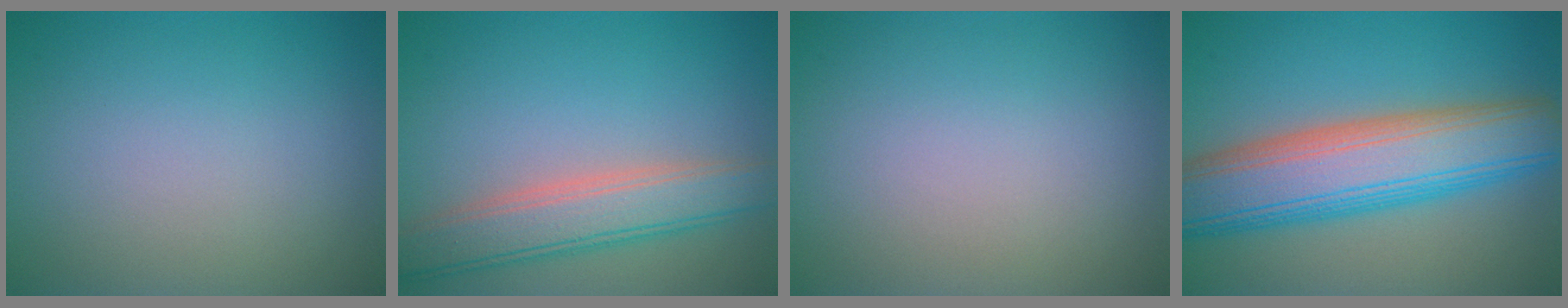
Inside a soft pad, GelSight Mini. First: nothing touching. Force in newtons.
{"total": 5.3, "press": 5.3, "slide": 0.3}
{"total": 0.0}
{"total": 10.8, "press": 10.7, "slide": 0.8}